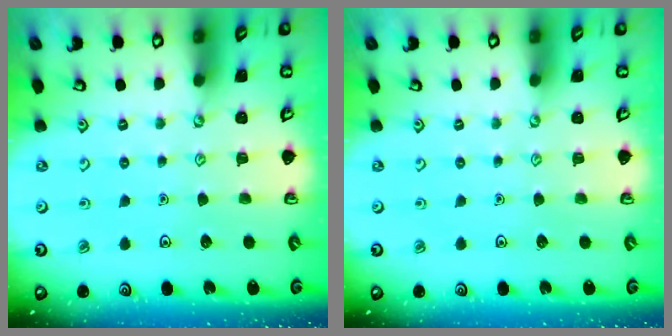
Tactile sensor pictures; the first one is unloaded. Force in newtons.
{"total": 0.0}